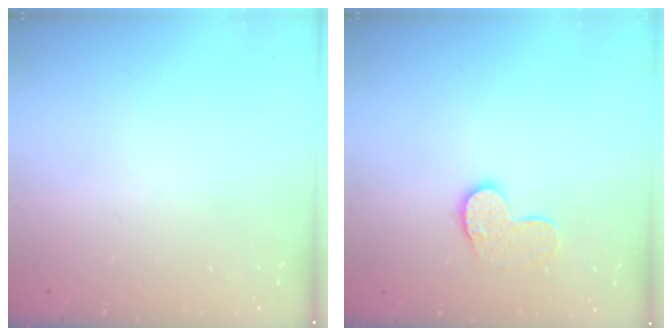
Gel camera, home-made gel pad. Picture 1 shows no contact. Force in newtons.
{"total": 9.1, "press": 9.0, "slide": 0.6}